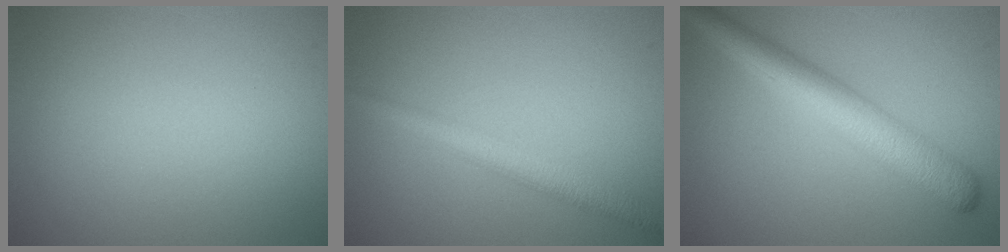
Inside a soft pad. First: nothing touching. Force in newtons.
{"total": 2.9, "press": 2.9, "slide": 0.1}
{"total": 5.5, "press": 5.5, "slide": 0.1}